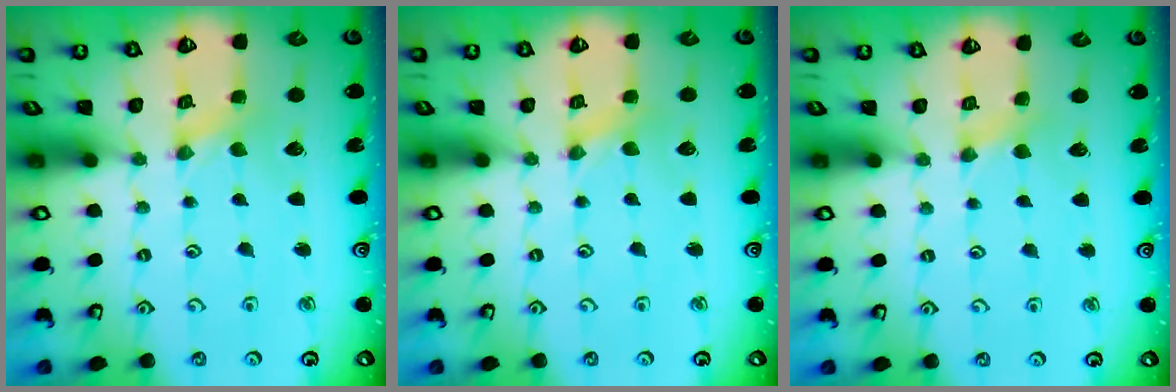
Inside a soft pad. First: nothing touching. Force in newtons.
{"total": 0.0}
{"total": 2.5, "press": 2.4, "slide": 0.5}